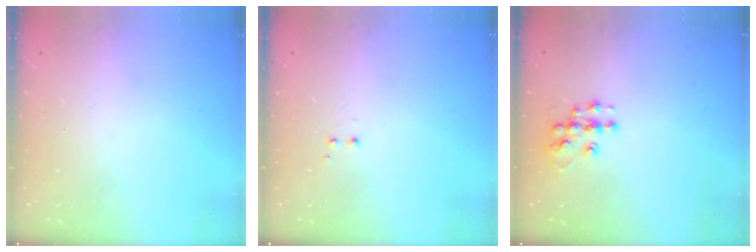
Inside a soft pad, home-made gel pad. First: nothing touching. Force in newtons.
{"total": 1.2, "press": 1.0, "slide": 0.6}
{"total": 9.4, "press": 9.4, "slide": 0.5}